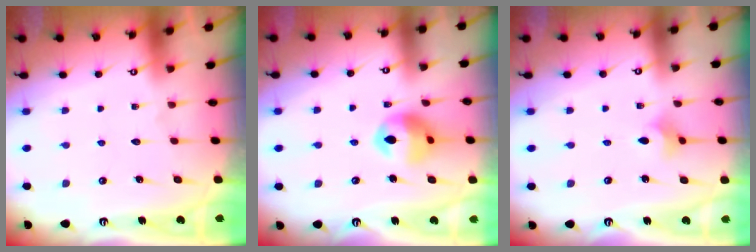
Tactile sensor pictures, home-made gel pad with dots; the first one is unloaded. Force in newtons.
{"total": 12.2, "press": 12.1, "slide": 1.6}
{"total": 3.7, "press": 3.6, "slide": 0.8}